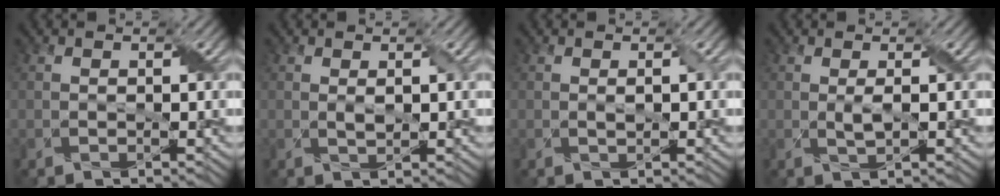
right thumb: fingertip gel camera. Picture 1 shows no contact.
{"total": 1.2, "force": [0.4, 0.3, 1.1], "torque": [-0.026, -0.001, 0.010]}
{"total": 1.0, "force": [0.2, 0.2, 1.0], "torque": [-0.018, 0.001, 0.002]}
{"total": 1.3, "force": [0.3, 0.1, 1.3], "torque": [-0.031, 0.003, 0.007]}